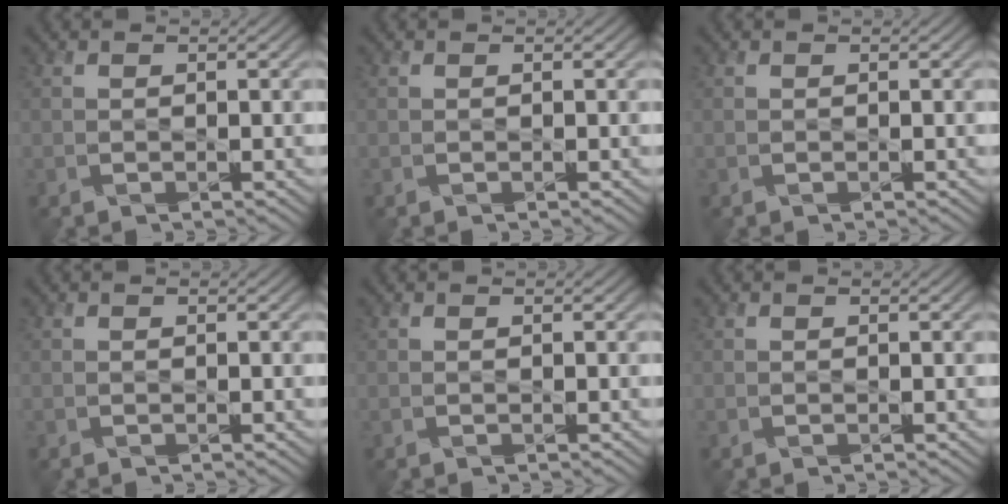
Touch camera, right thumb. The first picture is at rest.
{"total": 0.0}
{"total": 0.0}
{"total": 0.0}
{"total": 0.0}
{"total": 0.0}